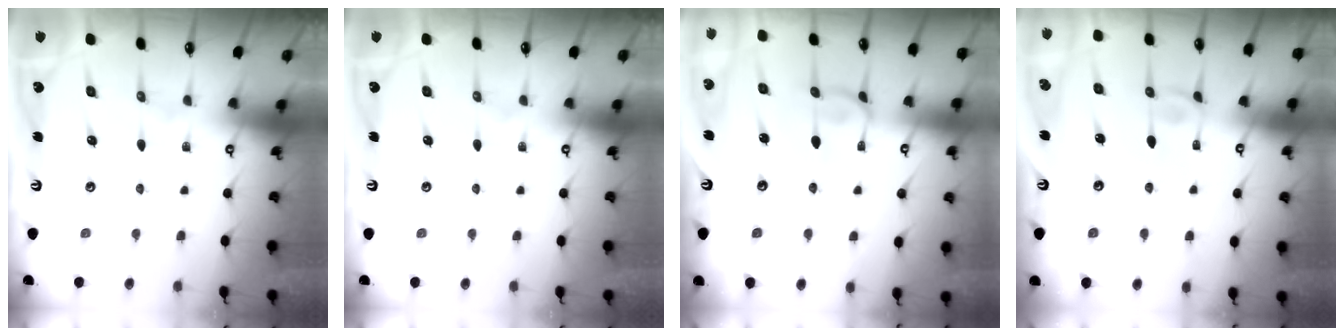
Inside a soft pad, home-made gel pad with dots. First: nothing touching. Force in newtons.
{"total": 0.0}
{"total": 2.0, "press": 2.0, "slide": 0.5}
{"total": 3.8, "press": 3.8, "slide": 0.2}